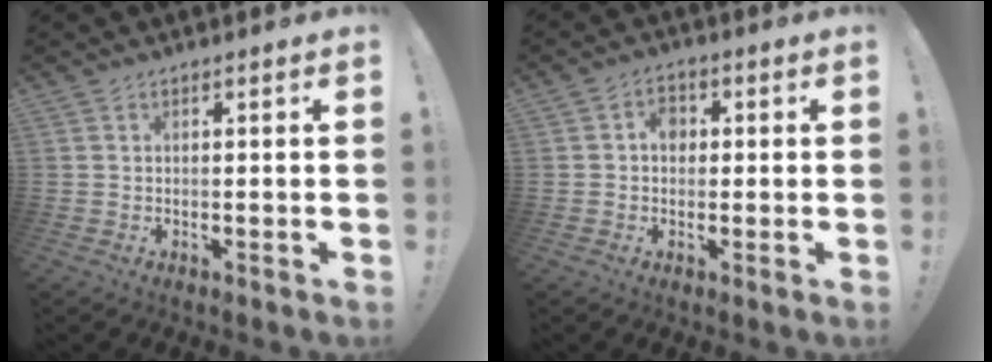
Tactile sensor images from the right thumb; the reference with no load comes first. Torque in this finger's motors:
{"motor_torque": [0.66, 0.76, 0.08, -0.03, 0.00]}